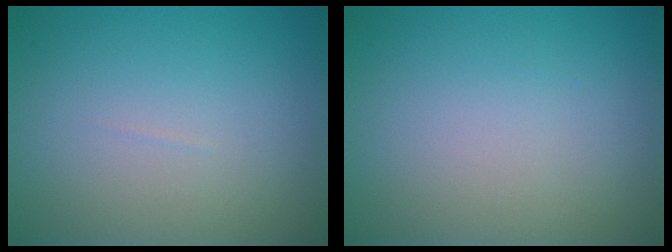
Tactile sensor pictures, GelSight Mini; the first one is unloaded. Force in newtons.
{"total": 0.0}